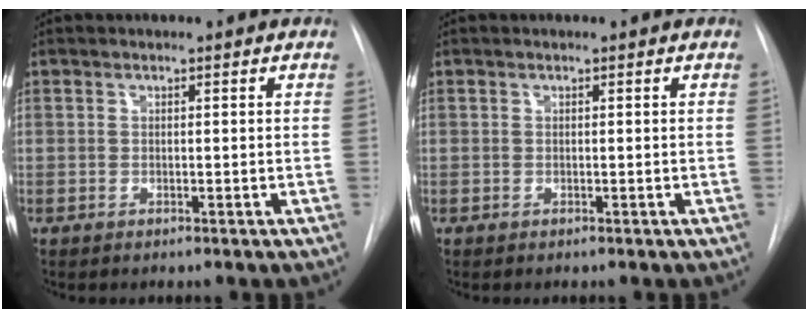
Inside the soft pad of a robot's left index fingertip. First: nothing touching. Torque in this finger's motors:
{"motor_torque": [0.00, 0.00, -0.01, 0.00]}